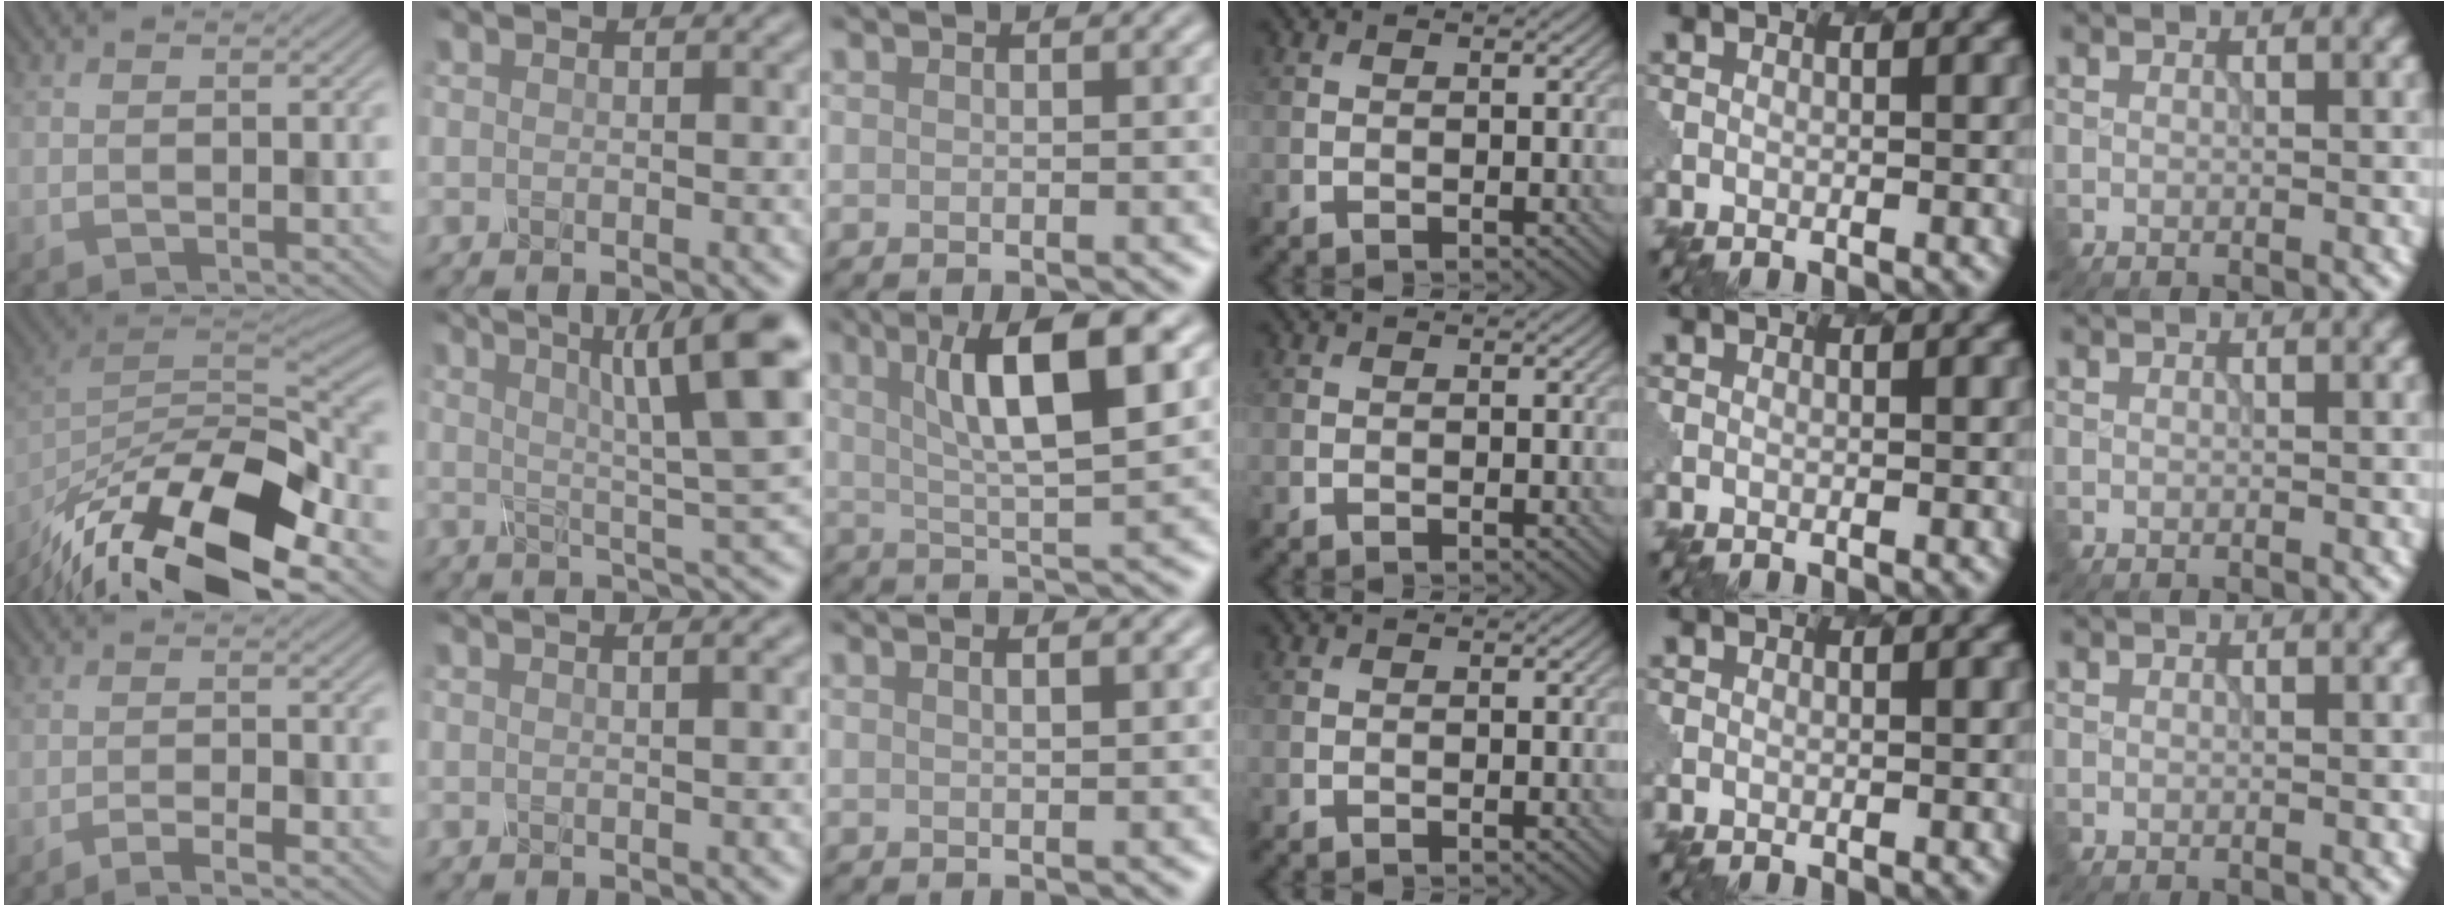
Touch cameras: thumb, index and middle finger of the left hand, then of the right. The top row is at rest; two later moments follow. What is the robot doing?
{"motion": "twist", "object": "rubiks cube"}